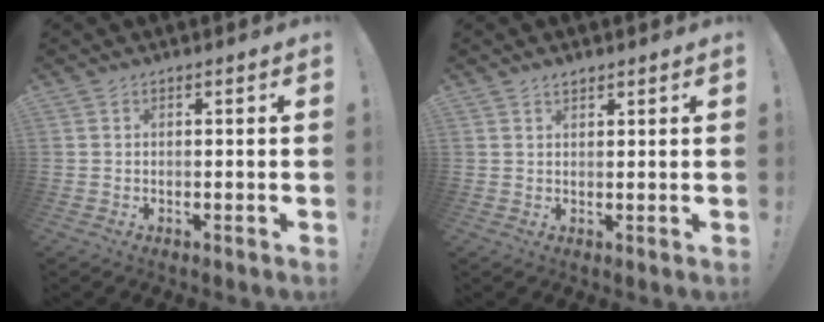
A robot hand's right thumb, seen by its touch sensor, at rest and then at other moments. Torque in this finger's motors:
{"motor_torque": [-0.05, -0.03, 0.13, -0.09, -0.01]}